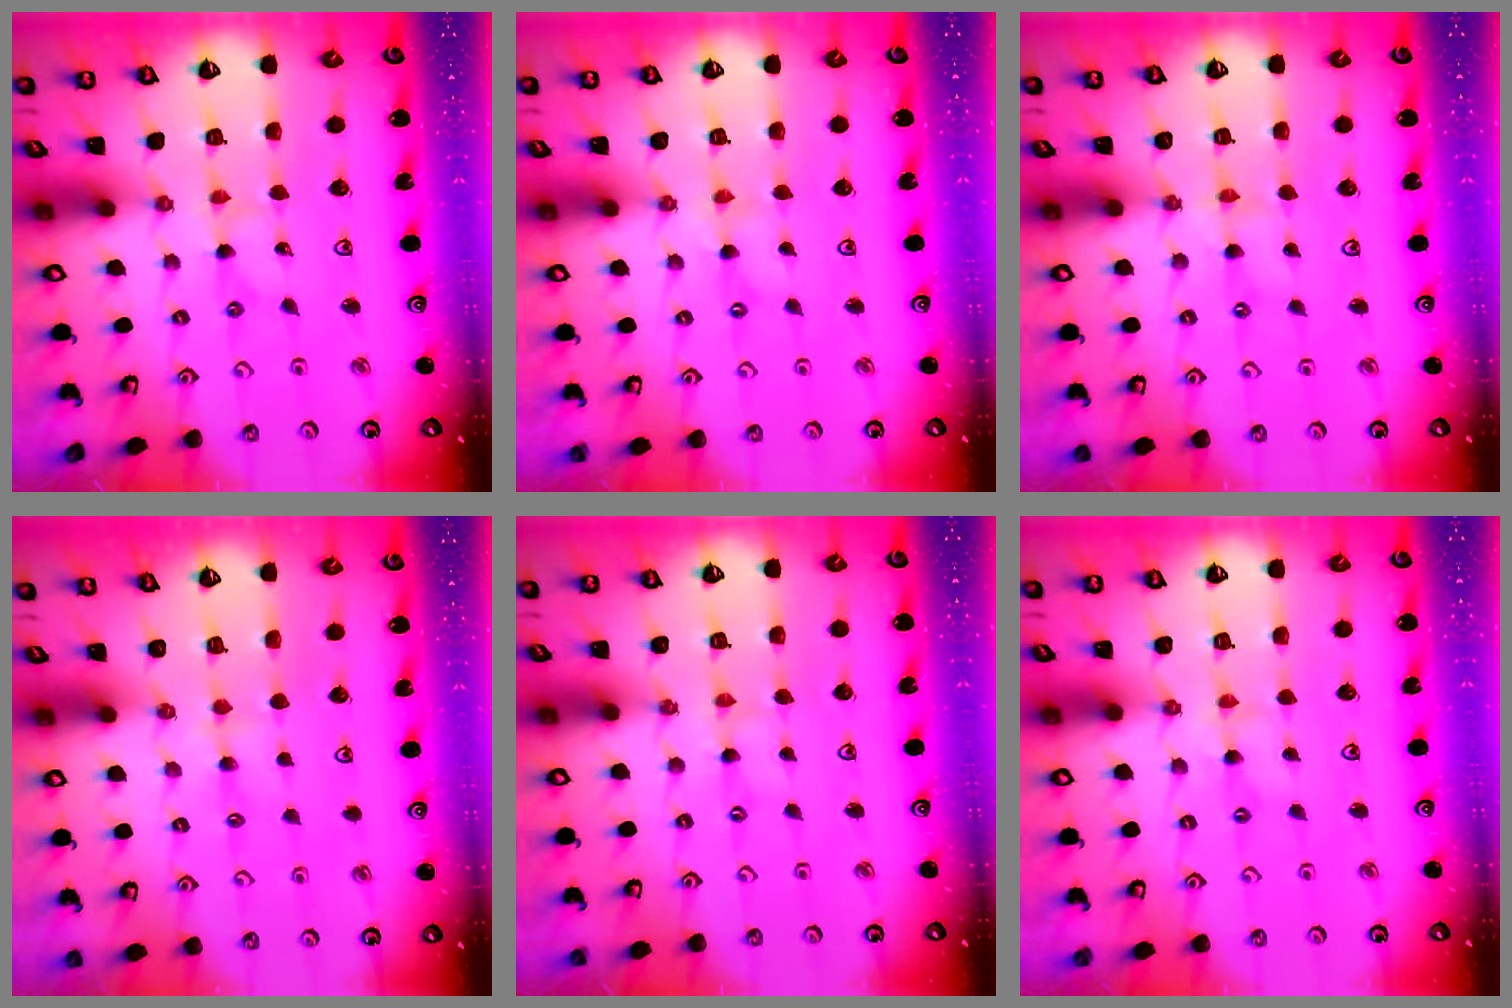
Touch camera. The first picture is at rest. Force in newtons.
{"total": 0.0}
{"total": 0.5, "press": 0.5, "slide": 0.2}
{"total": 2.8, "press": 2.7, "slide": 0.5}
{"total": 0.0}
{"total": 2.1, "press": 2.1, "slide": 0.4}